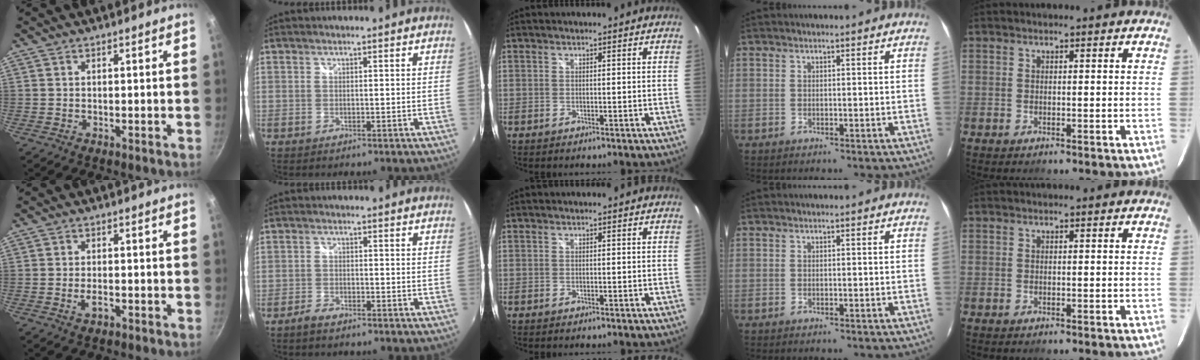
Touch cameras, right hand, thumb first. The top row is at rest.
{"thumb": {"total": 2.5, "force": [-1.0, 1.2, 1.9], "torque": [-0.035, 0.008, -0.020]}, "index": {"total": 2.6, "force": [-2.3, 0.7, 1.1], "torque": [-0.035, -0.001, -0.046]}}